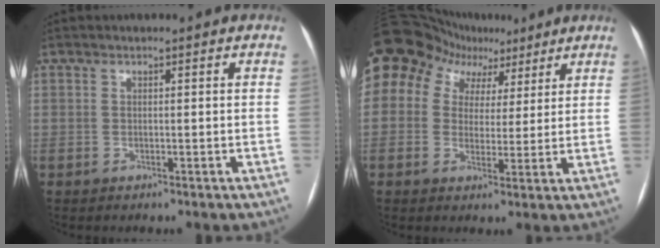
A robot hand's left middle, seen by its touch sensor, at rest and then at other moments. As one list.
[{"total": 14.7, "force": [8.3, 11.1, 5.0], "torque": [-0.100, 0.069, 0.133]}]